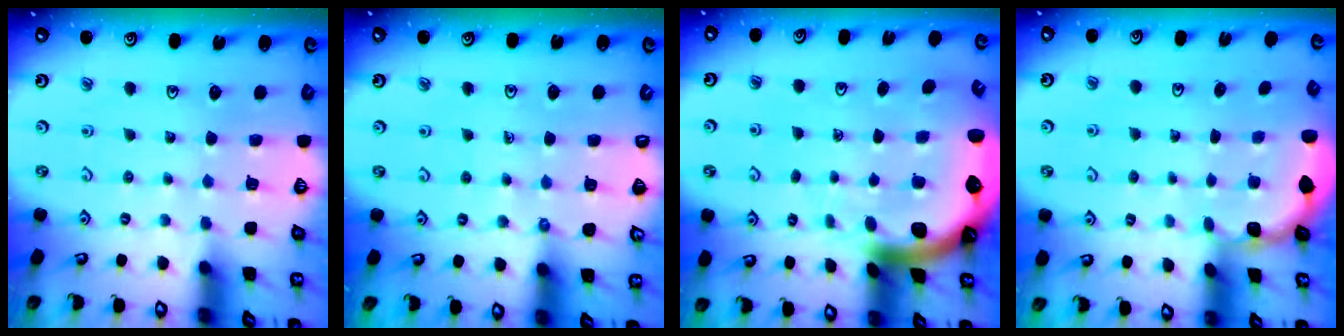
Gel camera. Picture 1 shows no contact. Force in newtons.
{"total": 1.5, "press": 1.5, "slide": 0.2}
{"total": 8.3, "press": 8.2, "slide": 1.1}
{"total": 1.9, "press": 1.8, "slide": 0.7}